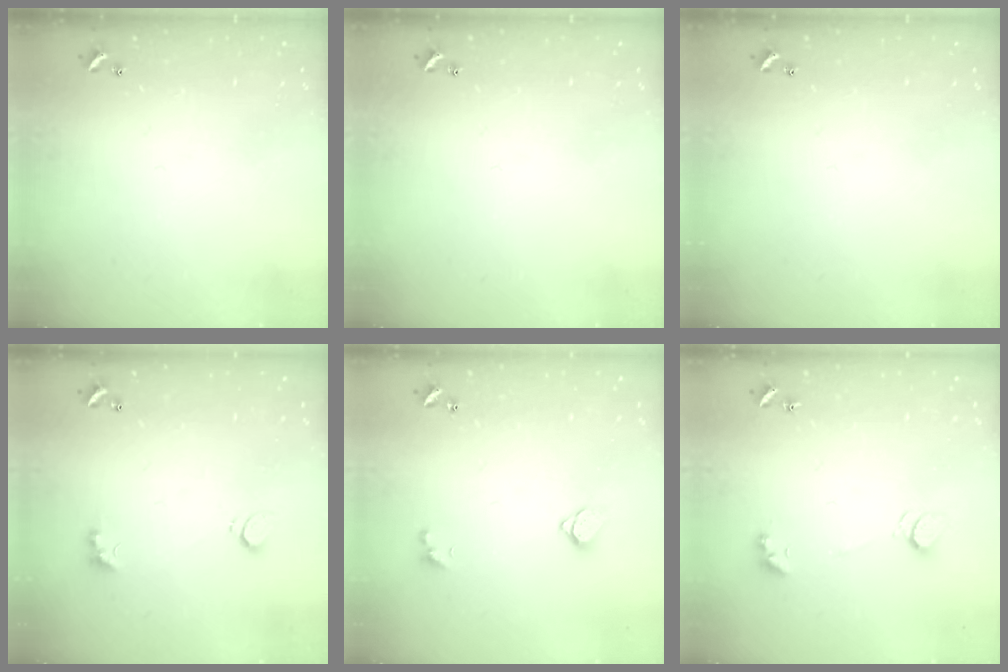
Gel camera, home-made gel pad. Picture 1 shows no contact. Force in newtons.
{"total": 0.0}
{"total": 0.0}
{"total": 3.0, "press": 2.7, "slide": 1.1}
{"total": 1.5, "press": 1.5, "slide": 0.3}
{"total": 2.2, "press": 2.2, "slide": 0.4}